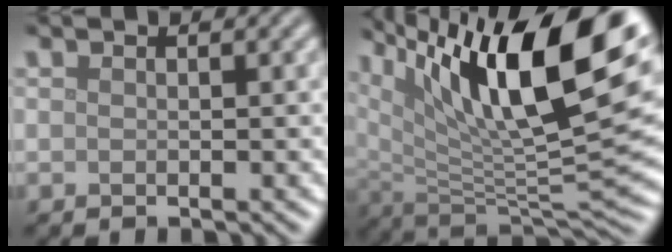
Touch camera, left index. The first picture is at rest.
{"total": 16.5, "force": [8.4, 5.7, 13.0], "torque": [-0.224, 0.016, 0.152]}